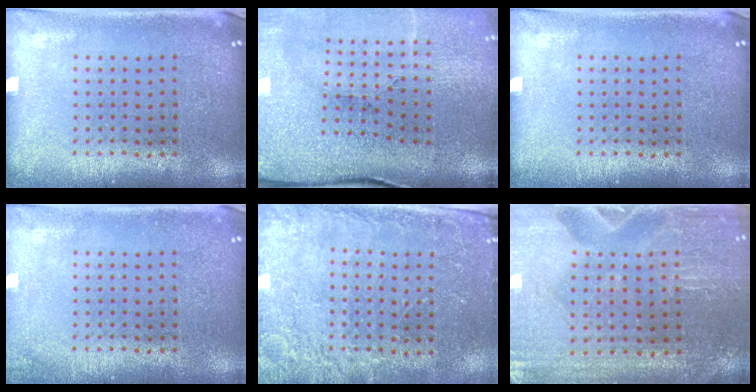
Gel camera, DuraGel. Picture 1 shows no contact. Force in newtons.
{"total": 4.1, "press": 3.5, "slide": 2.0}
{"total": 0.0}
{"total": 0.9, "press": 0.9, "slide": 0.1}
{"total": 2.5, "press": 2.5, "slide": 0.5}
{"total": 0.8, "press": 0.8, "slide": 0.1}